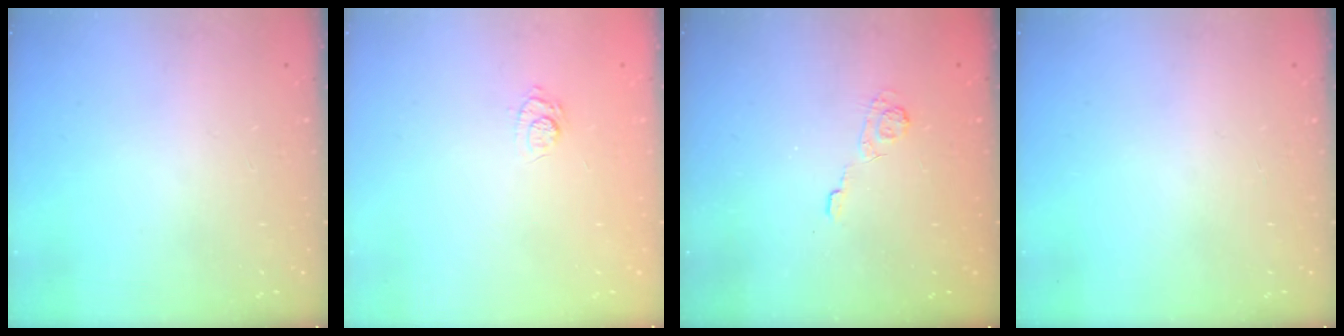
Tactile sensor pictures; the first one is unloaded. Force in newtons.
{"total": 5.0, "press": 4.8, "slide": 1.4}
{"total": 3.7, "press": 3.3, "slide": 1.6}
{"total": 0.0}